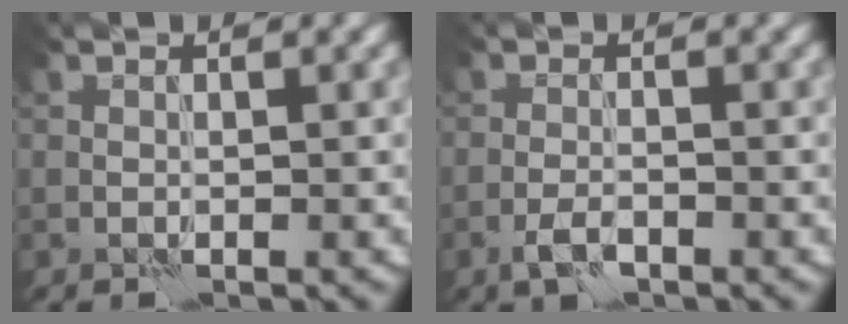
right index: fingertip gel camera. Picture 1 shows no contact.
{"total": 1.9, "force": [-1.1, 0.8, 1.3], "torque": [-0.031, 0.000, -0.027]}